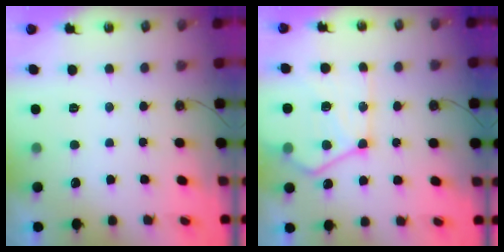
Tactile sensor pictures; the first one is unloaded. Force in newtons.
{"total": 17.4, "press": 17.3, "slide": 1.8}